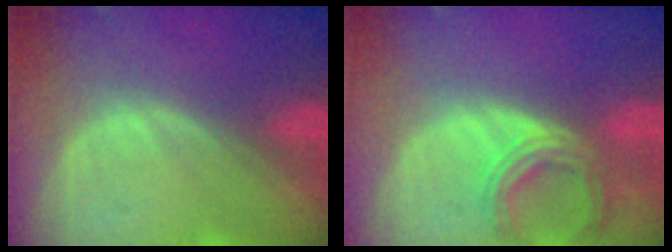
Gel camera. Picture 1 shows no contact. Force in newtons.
{"total": 5.8, "press": 5.6, "slide": 1.6}